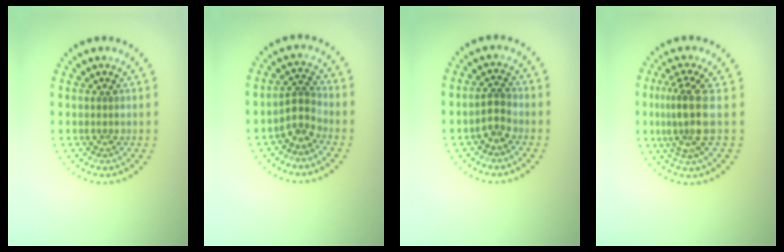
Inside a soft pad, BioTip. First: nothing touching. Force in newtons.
{"total": 2.4, "press": 1.8, "slide": 1.6}
{"total": 1.8, "press": 1.7, "slide": 0.7}
{"total": 3.9, "press": 2.8, "slide": 2.6}